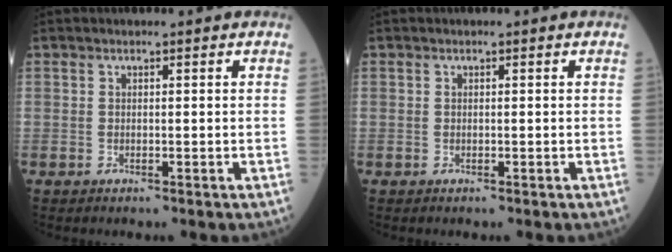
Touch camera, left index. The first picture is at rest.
{"total": 0.0}